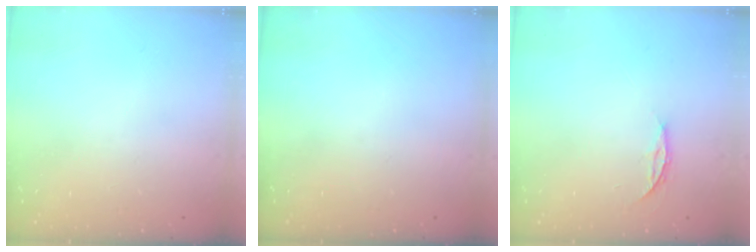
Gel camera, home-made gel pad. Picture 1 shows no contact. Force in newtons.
{"total": 0.0}
{"total": 3.8, "press": 3.8, "slide": 0.3}